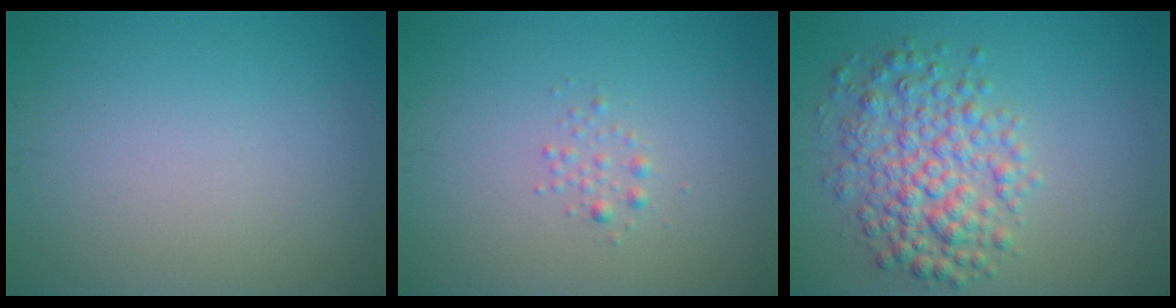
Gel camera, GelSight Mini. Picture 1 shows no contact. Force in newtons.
{"total": 0.9, "press": 0.9, "slide": 0.0}
{"total": 5.4, "press": 5.4, "slide": 0.1}